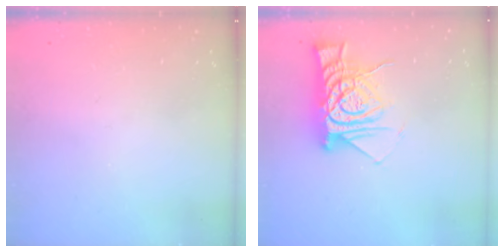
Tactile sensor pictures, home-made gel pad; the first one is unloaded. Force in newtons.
{"total": 12.5, "press": 12.5, "slide": 1.1}